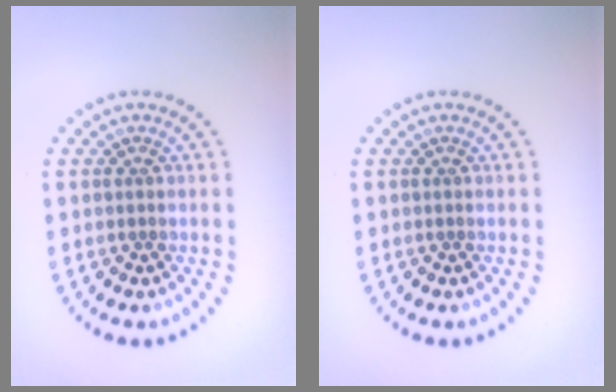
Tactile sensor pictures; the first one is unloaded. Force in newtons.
{"total": 0.0}